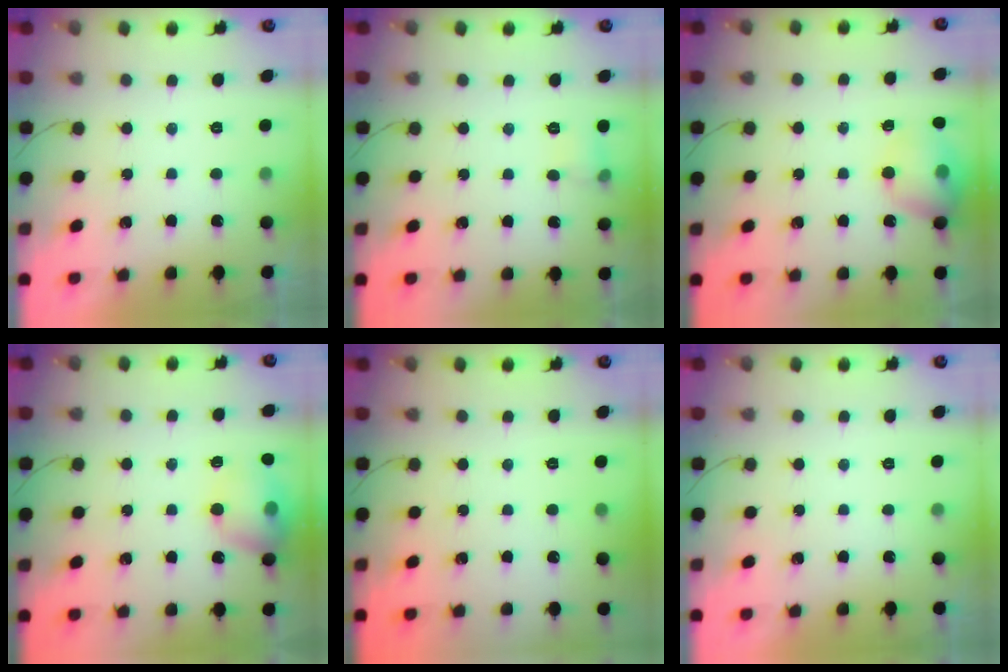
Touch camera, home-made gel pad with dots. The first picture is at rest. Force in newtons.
{"total": 5.1, "press": 4.9, "slide": 1.5}
{"total": 13.0, "press": 12.9, "slide": 2.1}
{"total": 14.5, "press": 14.4, "slide": 1.9}
{"total": 0.0}
{"total": 0.0}